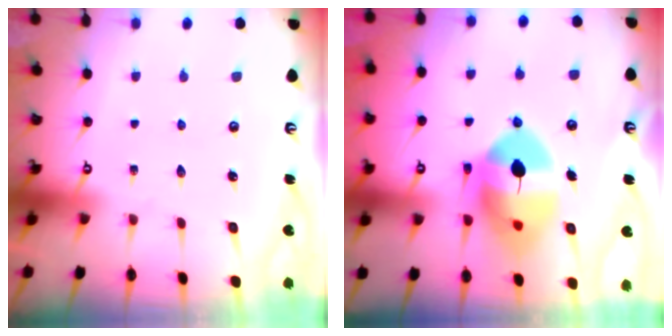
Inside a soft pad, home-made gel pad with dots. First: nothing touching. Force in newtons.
{"total": 14.5, "press": 14.4, "slide": 2.1}